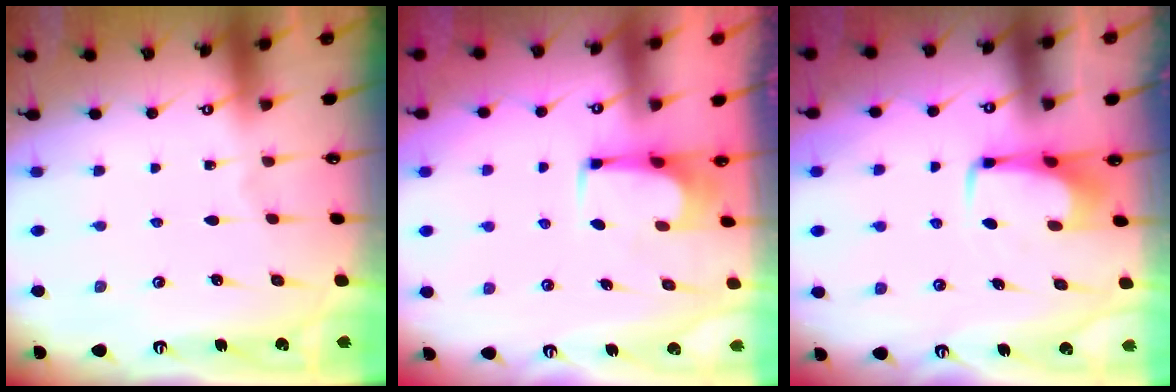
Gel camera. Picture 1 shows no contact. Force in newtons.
{"total": 3.6, "press": 3.6, "slide": 0.2}
{"total": 3.9, "press": 3.9, "slide": 0.2}